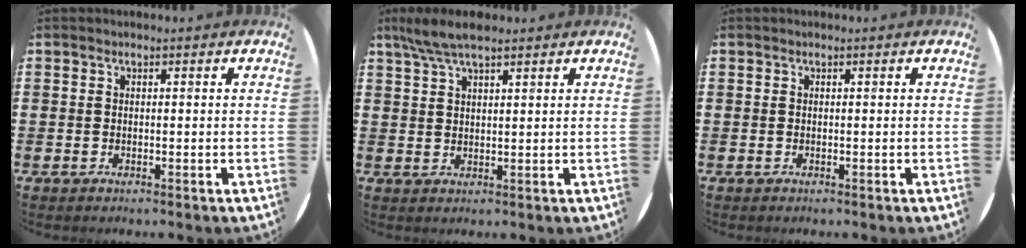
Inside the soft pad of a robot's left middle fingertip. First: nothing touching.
{"total": 4.9, "force": [3.9, 1.0, 2.9], "torque": [-0.065, 0.001, 0.070]}
{"total": 0.0}